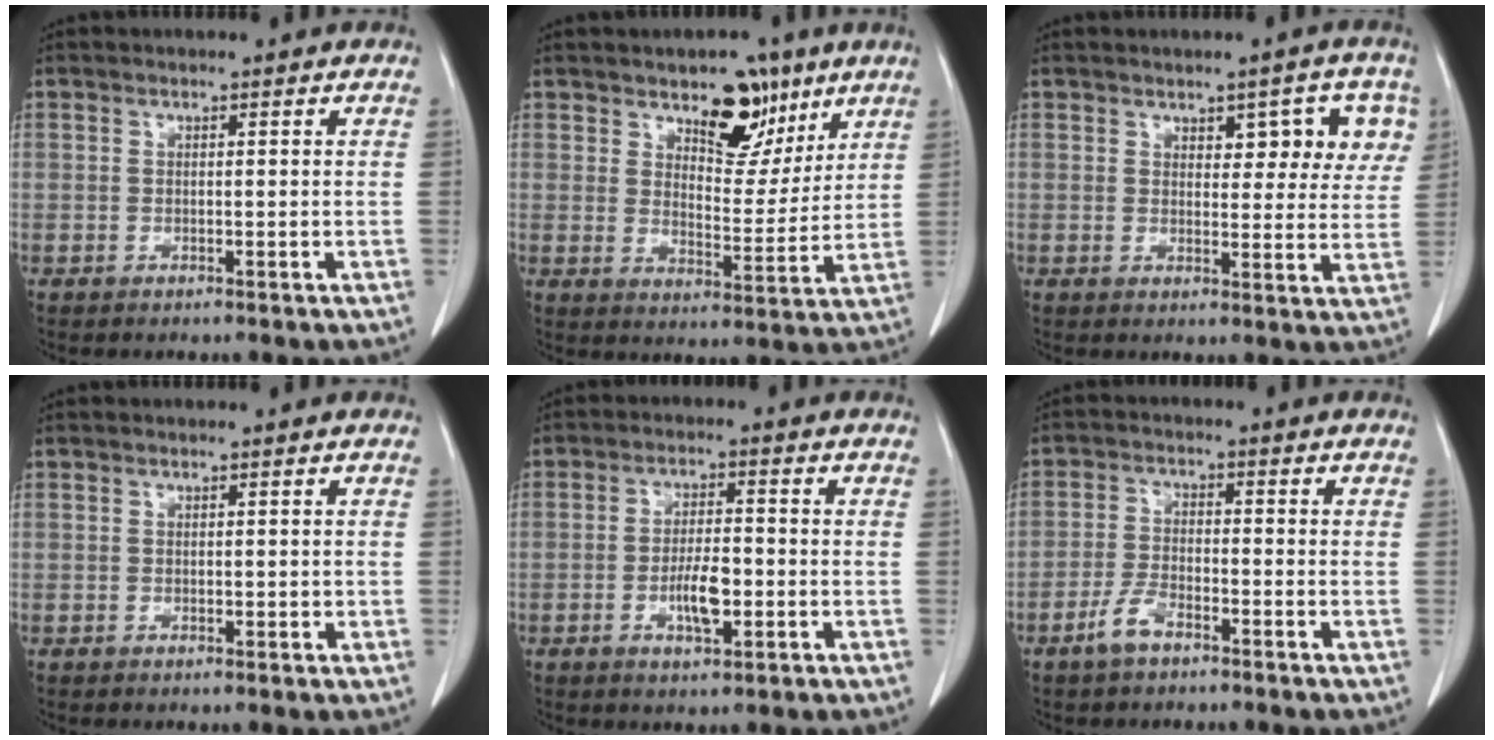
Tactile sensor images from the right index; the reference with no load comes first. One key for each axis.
{"total": 9.0, "fx": 5.9, "fy": 4.5, "fz": 5.2, "tx": -0.068, "ty": -0.005, "tz": 0.094}
{"total": 7.6, "fx": 3.4, "fy": 3.3, "fz": 5.9, "tx": -0.056, "ty": 0.014, "tz": 0.041}
{"total": 1.1, "fx": 0.0, "fy": 0.7, "fz": 0.8, "tx": -0.010, "ty": 0.000, "tz": 0.002}
{"total": 5.6, "fx": -1.6, "fy": 1.8, "fz": 5.1, "tx": -0.093, "ty": 0.000, "tz": -0.025}
{"total": 4.3, "fx": -3.1, "fy": 1.6, "fz": 2.7, "tx": -0.060, "ty": 0.002, "tz": -0.058}